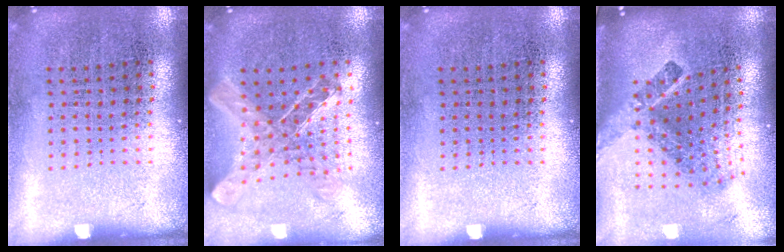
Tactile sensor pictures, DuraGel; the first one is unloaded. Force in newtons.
{"total": 0.9, "press": 0.9, "slide": 0.1}
{"total": 0.0}
{"total": 2.6, "press": 1.6, "slide": 2.0}